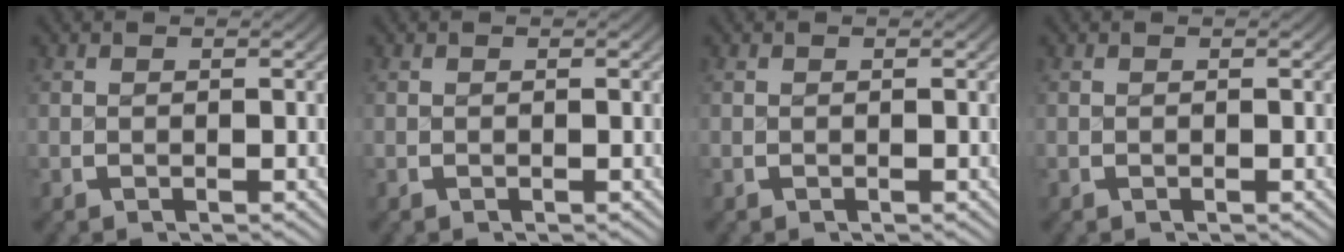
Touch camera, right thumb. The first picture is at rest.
{"total": 0.0}
{"total": 0.0}
{"total": 0.0}